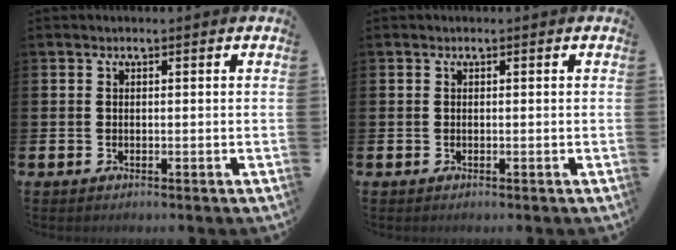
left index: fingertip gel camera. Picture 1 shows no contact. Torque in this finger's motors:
{"motor_torque": [0.00, 0.00, 0.00, 0.00]}